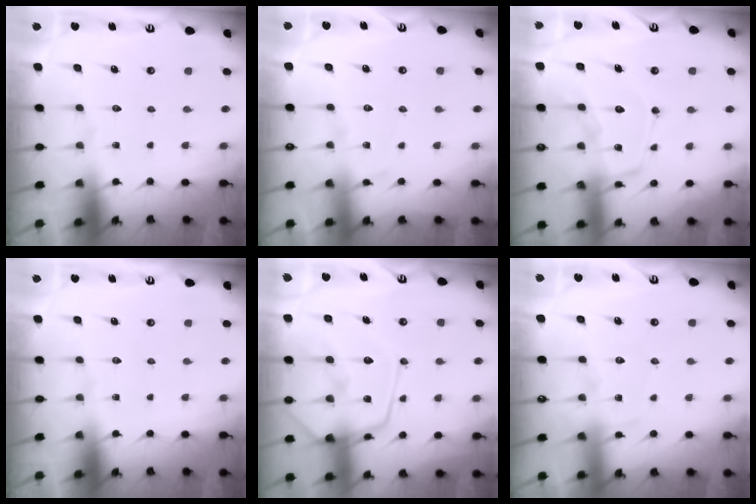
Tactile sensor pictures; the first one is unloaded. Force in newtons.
{"total": 4.0, "press": 4.0, "slide": 0.4}
{"total": 14.6, "press": 14.6, "slide": 1.3}
{"total": 0.0}
{"total": 18.2, "press": 18.2, "slide": 1.6}
{"total": 6.2, "press": 6.1, "slide": 0.7}